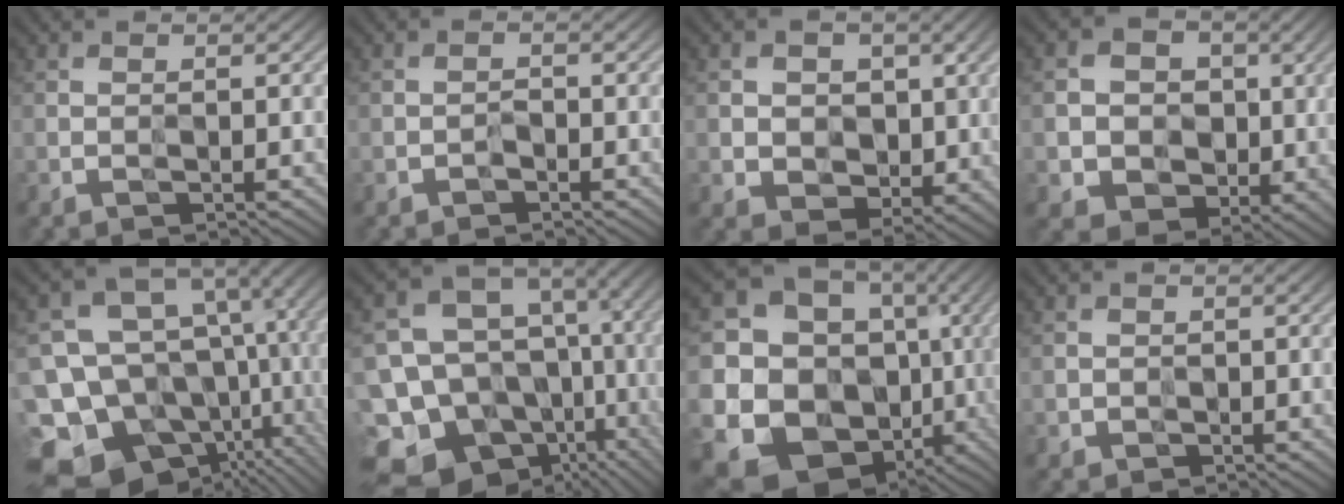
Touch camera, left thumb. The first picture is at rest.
{"total": 1.0, "force": [-0.8, 0.5, 0.3], "torque": [-0.004, 0.001, -0.017]}
{"total": 5.5, "force": [0.5, 4.6, 2.9], "torque": [-0.064, -0.012, 0.001]}
{"total": 8.7, "force": [-0.9, 7.6, 4.1], "torque": [-0.085, -0.022, -0.029]}
{"total": 17.5, "force": [-2.7, 13.4, 10.9], "torque": [-0.227, -0.019, 0.006]}
{"total": 18.8, "force": [-5.4, 15.1, 9.8], "torque": [-0.239, -0.004, -0.038]}
{"total": 19.7, "force": [-1.1, 17.2, 9.4], "torque": [-0.224, -0.058, 0.027]}
{"total": 1.2, "force": [-0.2, 1.2, 0.1], "torque": [-0.003, -0.009, -0.006]}